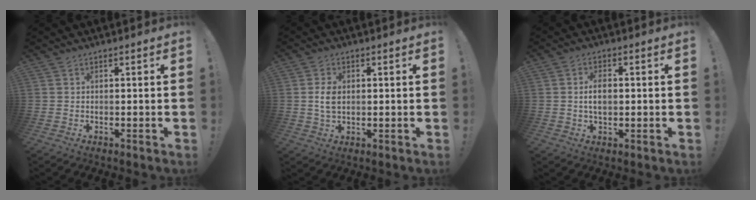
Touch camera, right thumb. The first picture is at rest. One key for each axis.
{"total": 4.9, "fx": 0.3, "fy": 3.1, "fz": 3.8, "tx": -0.070, "ty": -0.002, "tz": 0.000}
{"total": 5.5, "fx": 0.1, "fy": 3.0, "fz": 4.6, "tx": -0.072, "ty": 0.002, "tz": -0.003}